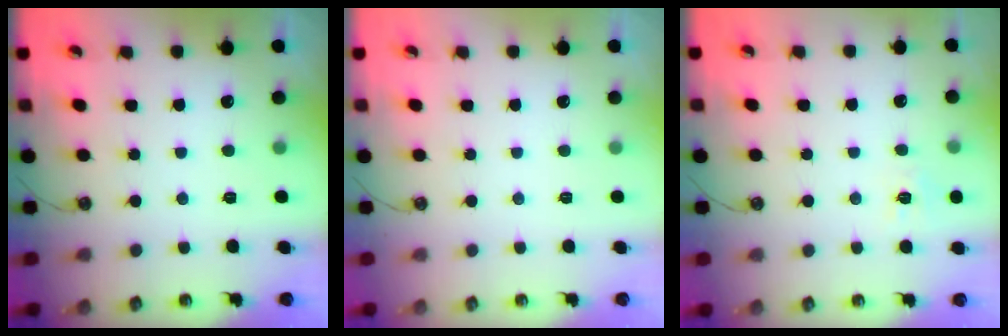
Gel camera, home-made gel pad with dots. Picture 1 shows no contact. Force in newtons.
{"total": 0.0}
{"total": 6.6, "press": 6.6, "slide": 0.6}